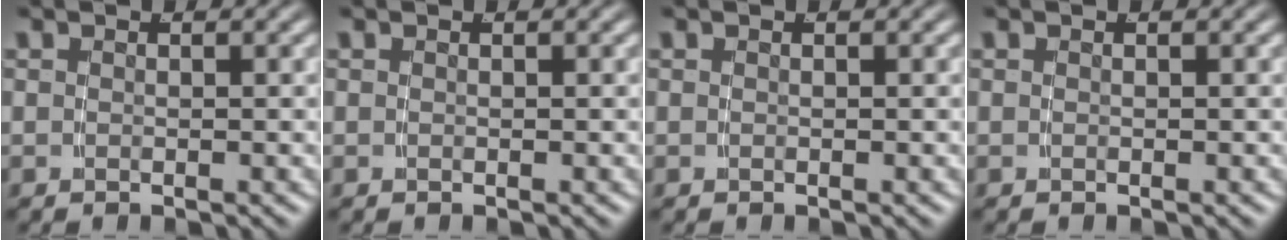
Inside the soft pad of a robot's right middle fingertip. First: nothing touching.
{"total": 0.0}
{"total": 0.0}
{"total": 0.0}